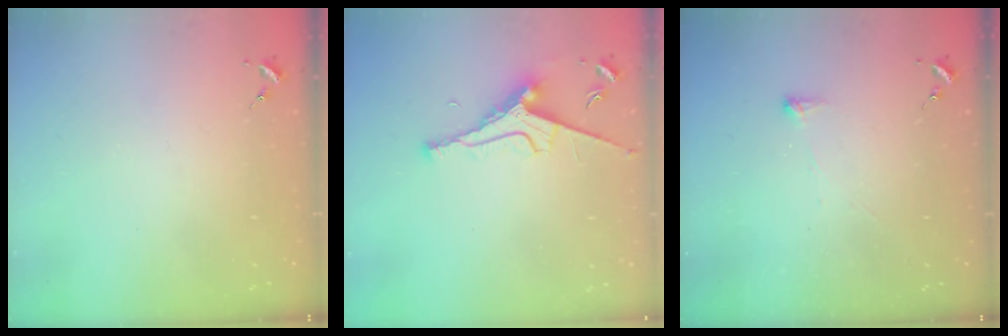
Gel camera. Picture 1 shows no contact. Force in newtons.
{"total": 9.2, "press": 9.1, "slide": 1.3}
{"total": 4.0, "press": 3.9, "slide": 0.9}